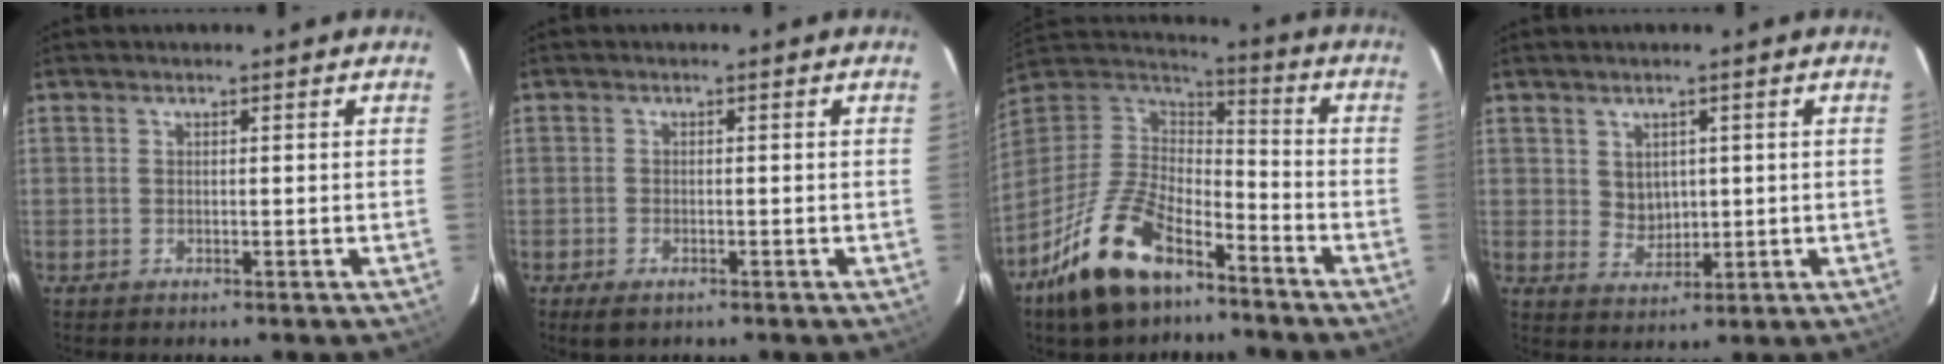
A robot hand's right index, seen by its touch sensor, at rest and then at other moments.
{"total": 2.7, "force": [-1.8, 1.3, 1.6], "torque": [-0.036, -0.008, -0.032]}
{"total": 19.7, "force": [-12.4, 9.3, 12.2], "torque": [-0.264, -0.005, -0.227]}
{"total": 4.0, "force": [1.2, 3.4, 1.8], "torque": [-0.027, 0.003, 0.033]}